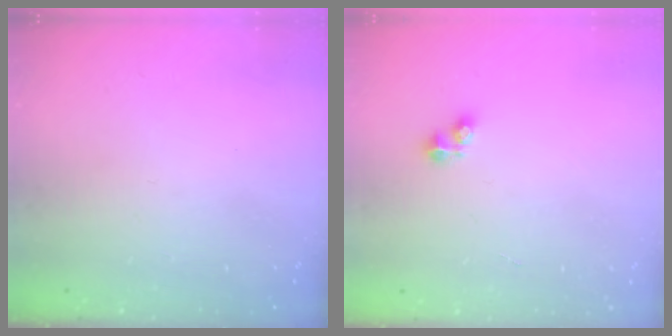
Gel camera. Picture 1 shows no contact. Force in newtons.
{"total": 2.4, "press": 2.4, "slide": 0.3}